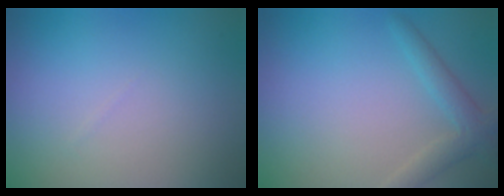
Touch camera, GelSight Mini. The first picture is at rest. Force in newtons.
{"total": 2.4, "press": 2.4, "slide": 0.1}